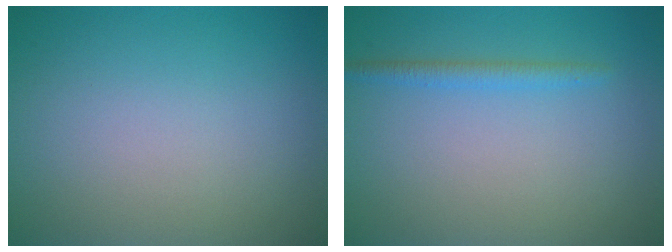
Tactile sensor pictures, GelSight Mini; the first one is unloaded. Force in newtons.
{"total": 1.5, "press": 1.5, "slide": 0.2}